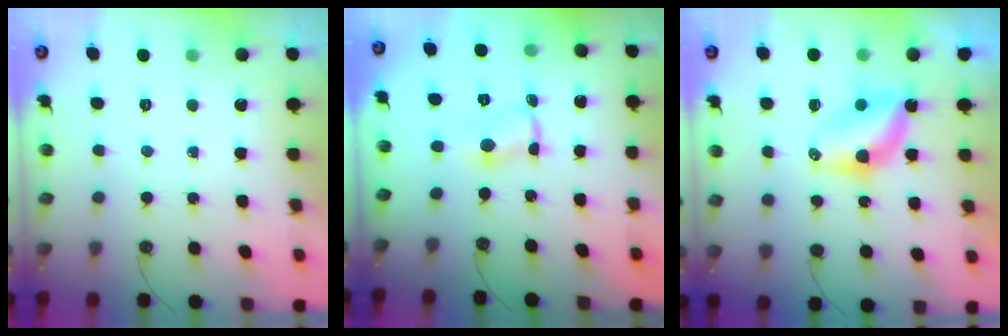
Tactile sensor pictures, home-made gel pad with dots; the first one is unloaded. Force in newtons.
{"total": 1.2, "press": 1.1, "slide": 0.6}
{"total": 6.4, "press": 6.4, "slide": 0.1}